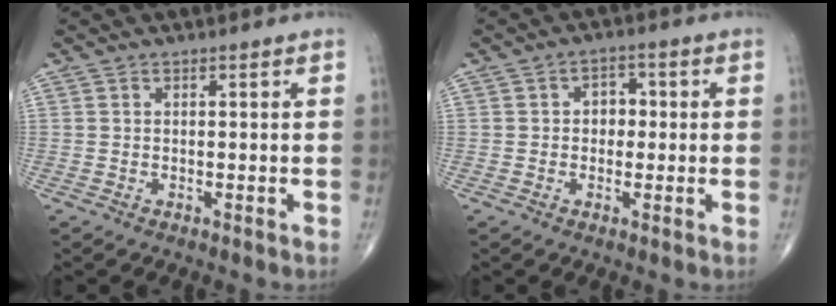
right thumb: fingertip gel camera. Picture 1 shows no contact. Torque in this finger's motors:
{"motor_torque": [-0.06, 0.05, 0.16, 0.11, 0.00]}